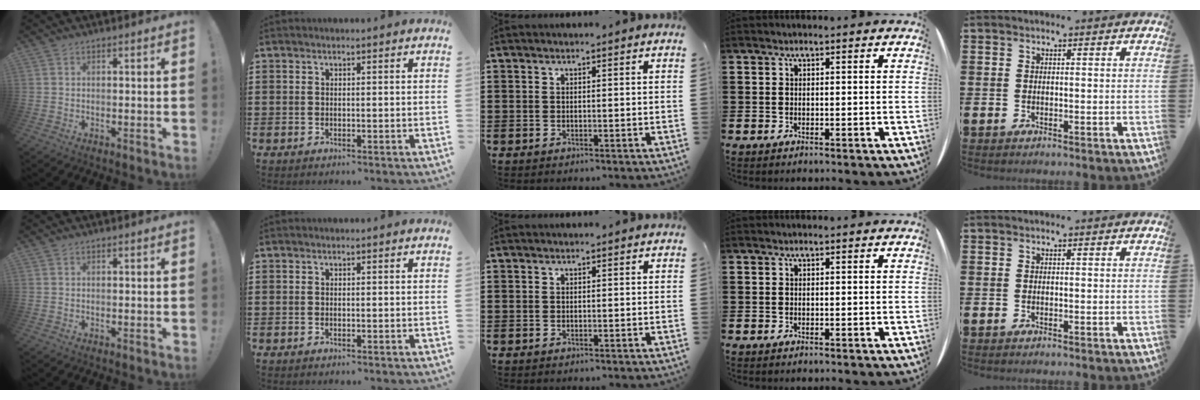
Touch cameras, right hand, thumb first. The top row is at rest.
{}